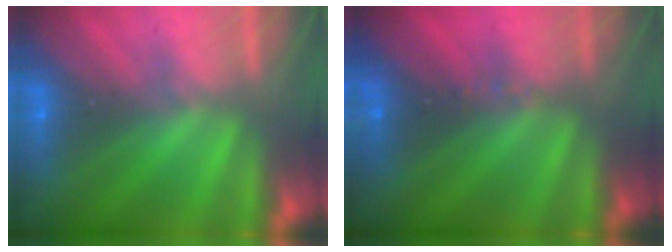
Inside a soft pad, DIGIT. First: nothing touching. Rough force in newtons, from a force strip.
{"total": 2.5}